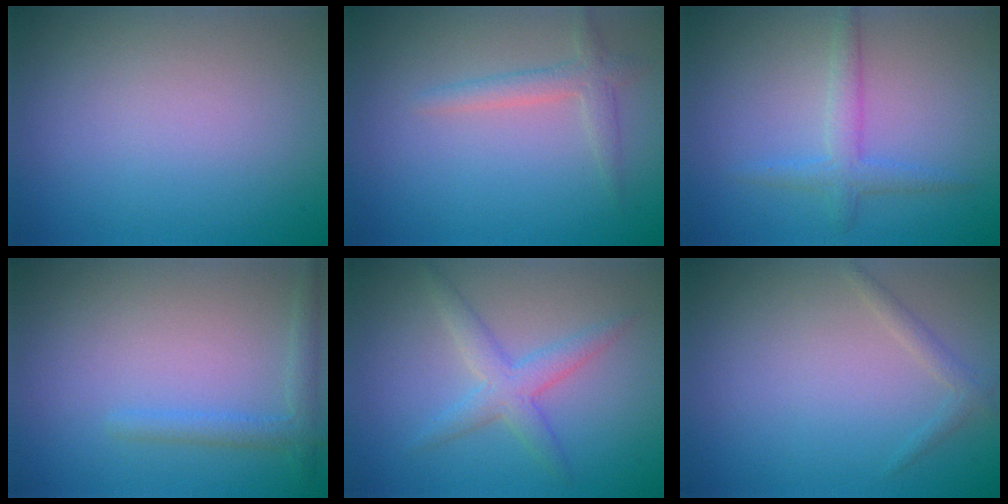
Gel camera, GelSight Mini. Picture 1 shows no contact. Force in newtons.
{"total": 2.0, "press": 2.0, "slide": 0.2}
{"total": 2.3, "press": 2.3, "slide": 0.1}
{"total": 1.9, "press": 1.8, "slide": 0.2}
{"total": 2.9, "press": 2.9, "slide": 0.0}
{"total": 1.1, "press": 1.1, "slide": 0.0}